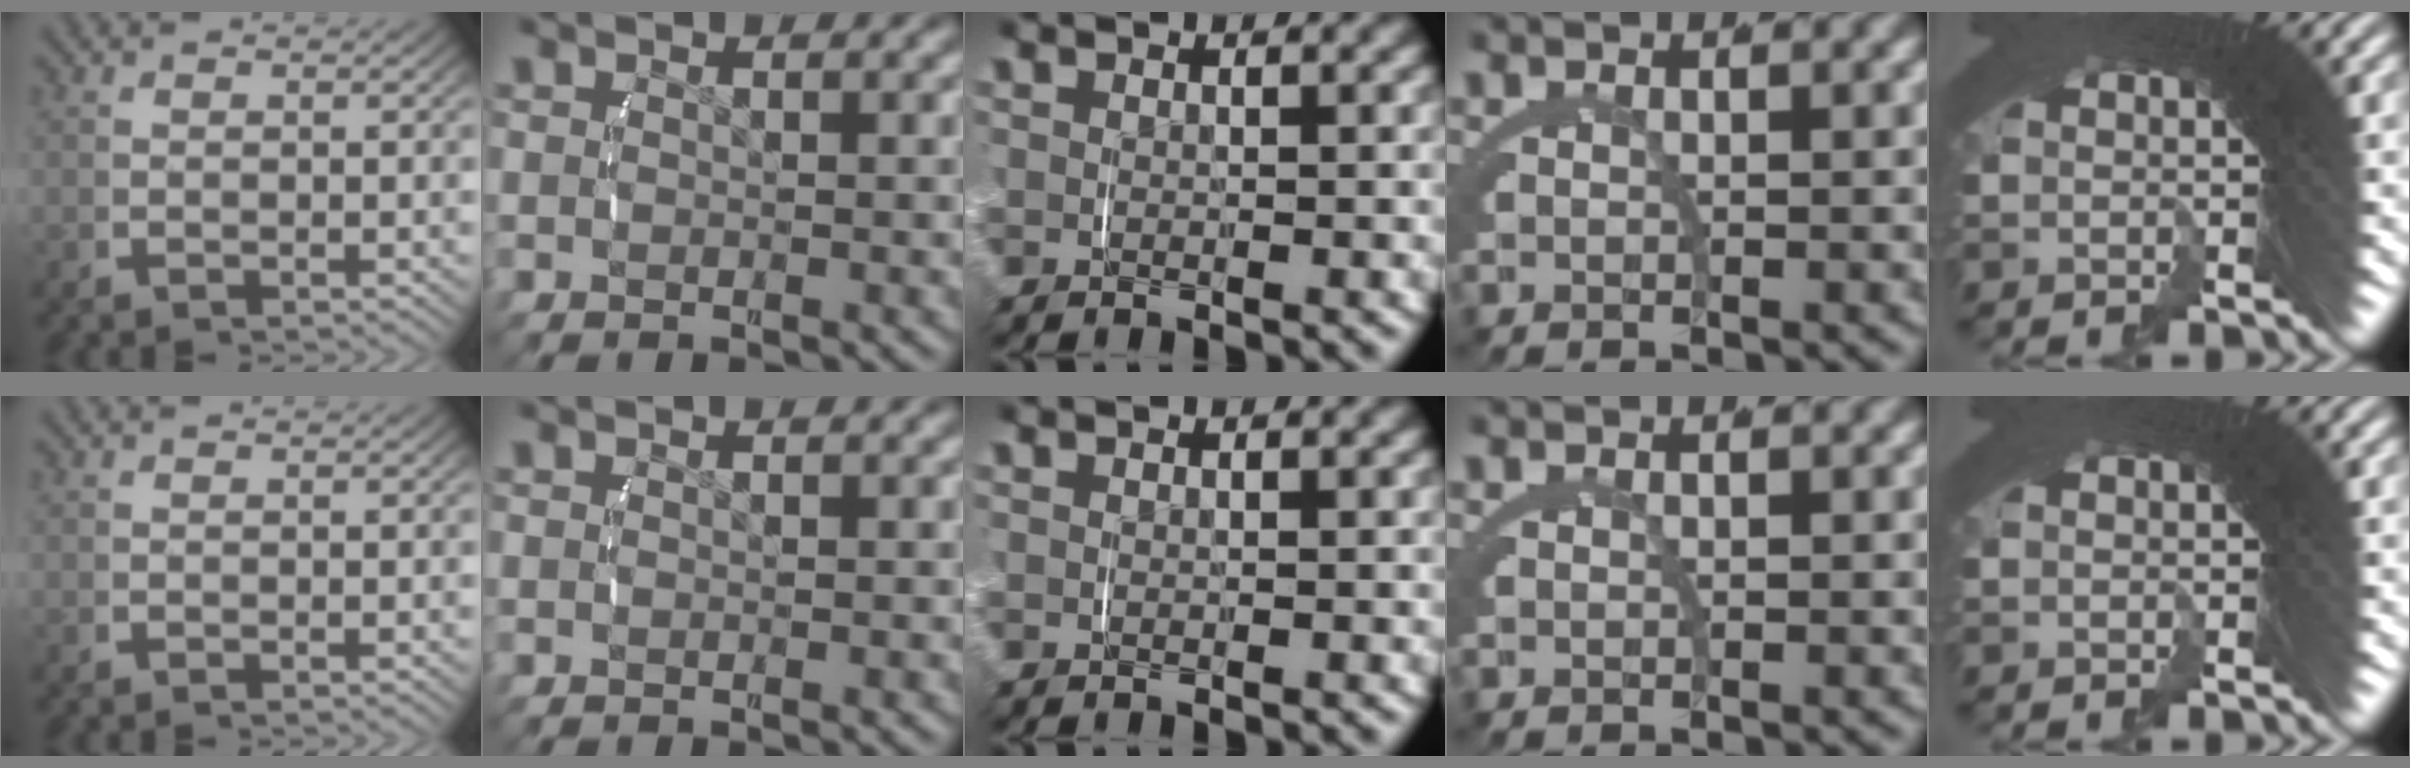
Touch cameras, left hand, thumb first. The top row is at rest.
{}